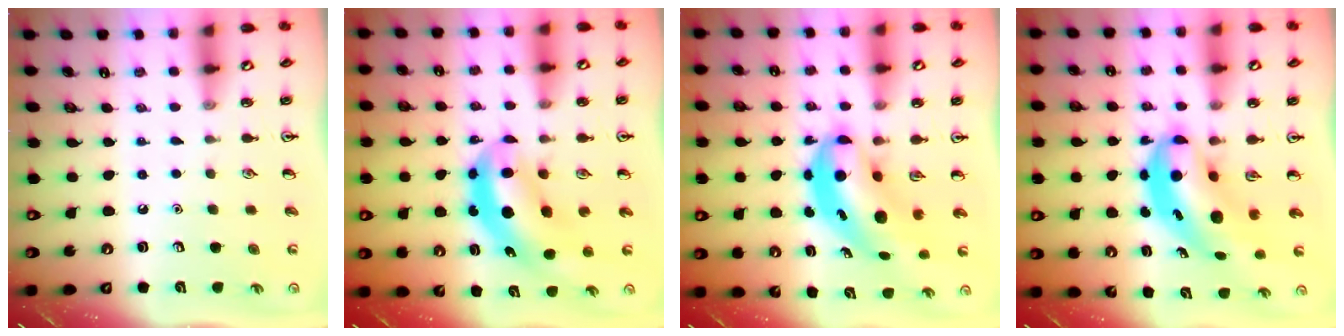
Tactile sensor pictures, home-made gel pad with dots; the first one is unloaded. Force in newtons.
{"total": 7.7, "press": 7.4, "slide": 2.0}
{"total": 7.9, "press": 7.7, "slide": 1.6}
{"total": 7.9, "press": 7.7, "slide": 1.6}